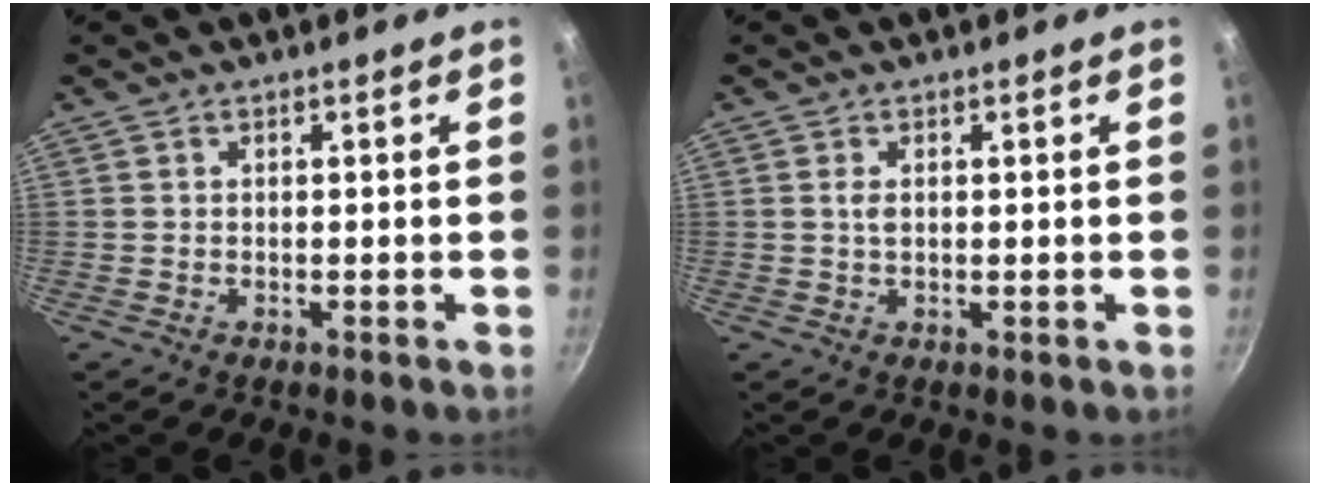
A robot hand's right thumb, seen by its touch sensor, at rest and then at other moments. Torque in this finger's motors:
{"motor_torque": [0.17, 0.09, -0.16, -0.06, -0.03]}